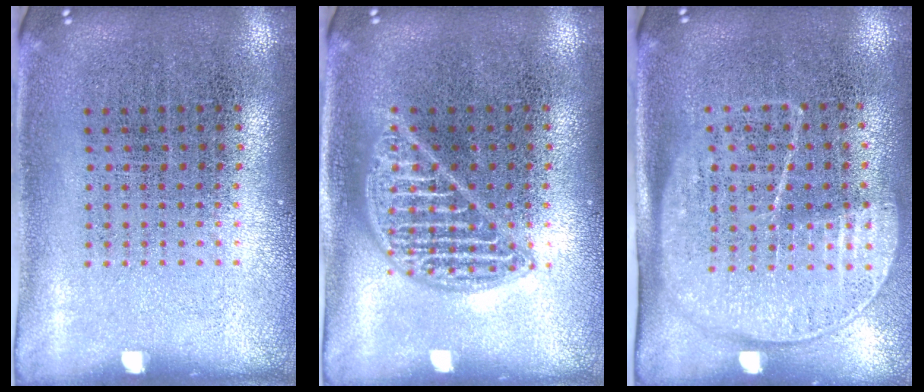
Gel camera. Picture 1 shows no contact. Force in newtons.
{"total": 2.3, "press": 2.3, "slide": 0.3}
{"total": 1.7, "press": 1.4, "slide": 1.0}